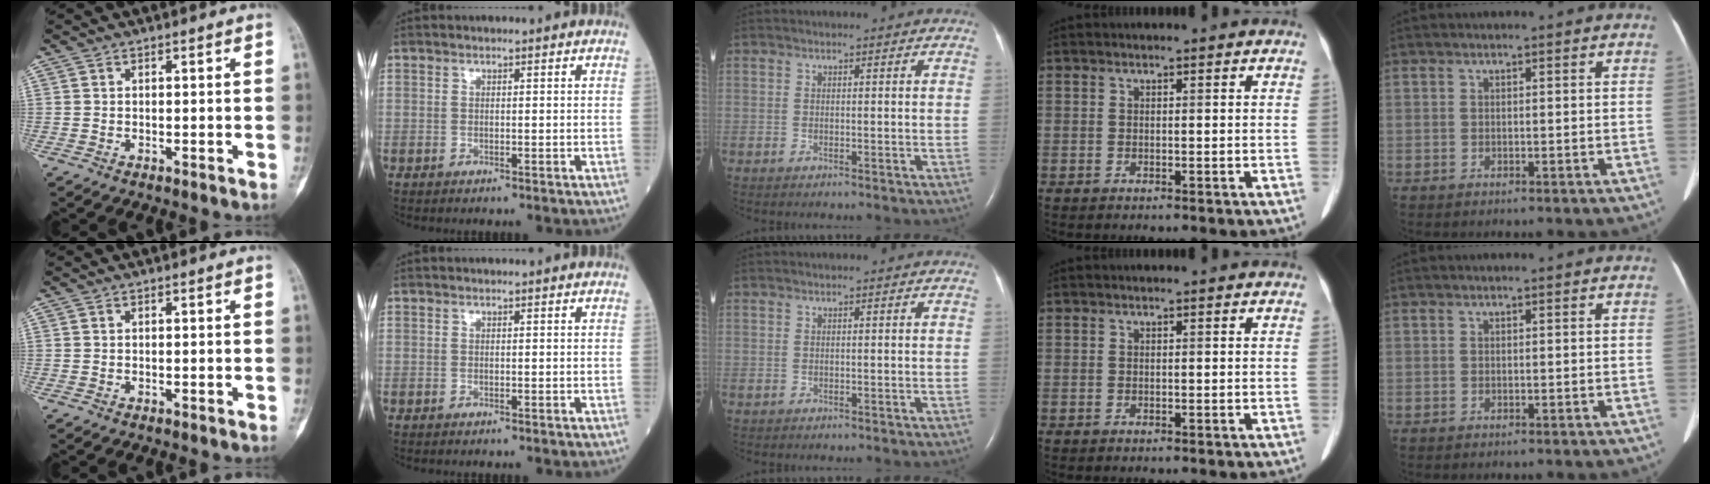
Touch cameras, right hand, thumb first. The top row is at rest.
{}